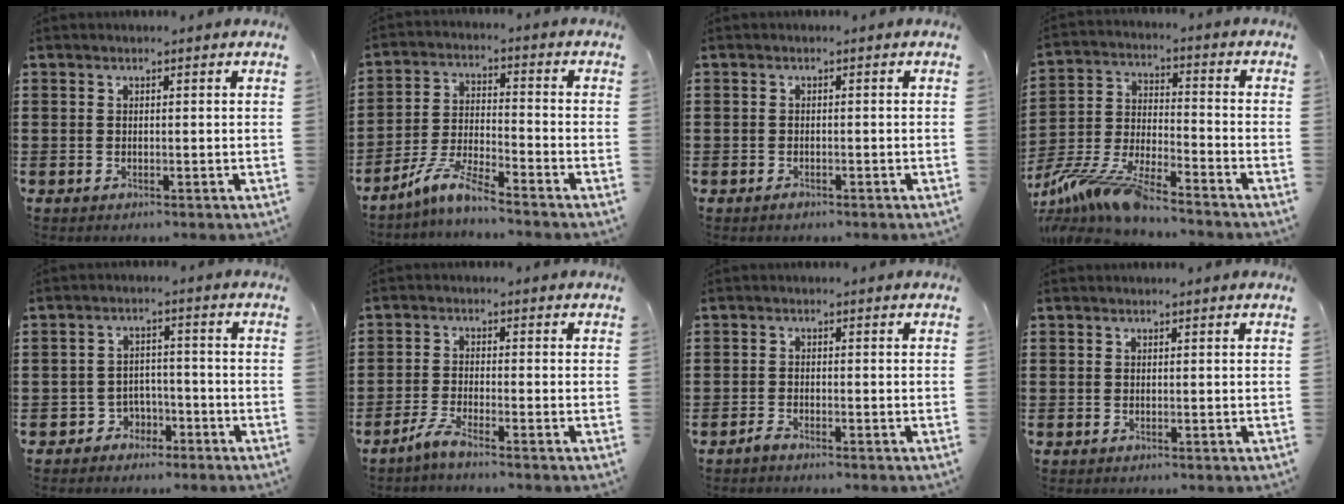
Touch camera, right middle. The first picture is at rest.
{"total": 7.3, "force": [-6.2, 0.6, 3.8], "torque": [-0.095, -0.009, -0.125]}
{"total": 1.0, "force": [-0.8, 0.6, 0.2], "torque": [-0.004, 0.001, -0.018]}
{"total": 10.1, "force": [-9.0, 0.4, 4.5], "torque": [-0.102, 0.000, -0.184]}
{"total": 3.3, "force": [-2.6, 1.9, 0.2], "torque": [-0.016, 0.008, -0.058]}
{"total": 3.0, "force": [-2.5, 0.1, 1.7], "torque": [-0.051, -0.003, -0.054]}
{"total": 1.5, "force": [-1.4, 0.3, 0.6], "torque": [-0.021, -0.002, -0.030]}
{"total": 0.0}